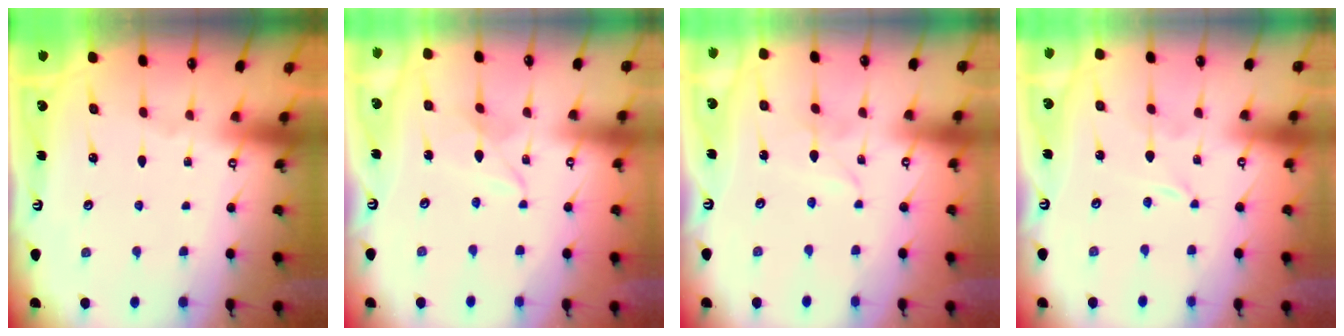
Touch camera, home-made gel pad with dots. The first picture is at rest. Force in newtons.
{"total": 3.8, "press": 3.8, "slide": 0.3}
{"total": 2.1, "press": 2.1, "slide": 0.2}
{"total": 0.0}